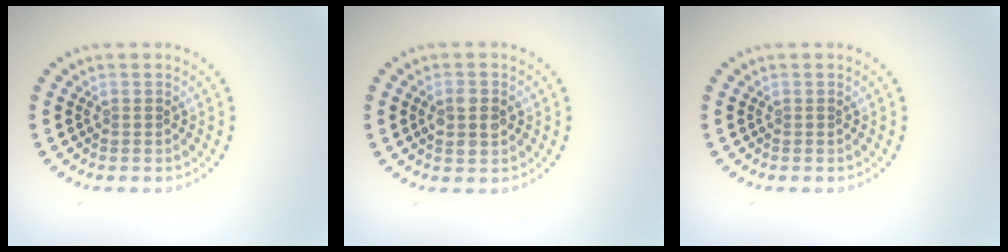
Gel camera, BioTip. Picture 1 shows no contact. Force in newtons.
{"total": 2.4, "press": 2.4, "slide": 0.2}
{"total": 0.0}